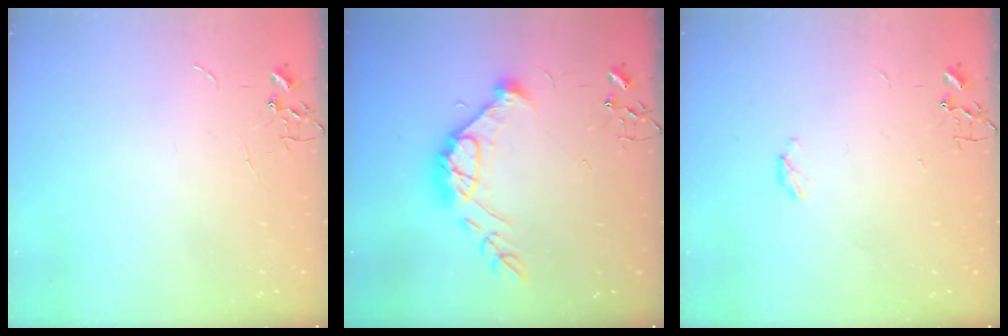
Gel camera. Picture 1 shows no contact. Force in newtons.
{"total": 15.3, "press": 15.3, "slide": 0.9}
{"total": 2.9, "press": 2.9, "slide": 0.5}